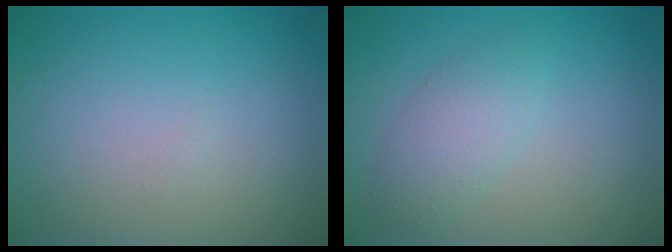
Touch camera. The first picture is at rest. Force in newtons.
{"total": 2.7, "press": 2.6, "slide": 0.1}